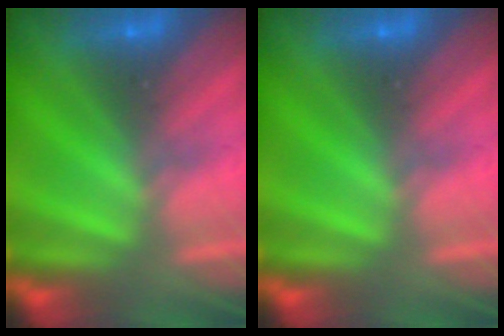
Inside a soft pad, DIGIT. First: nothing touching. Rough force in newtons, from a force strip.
{"total": 0.0}